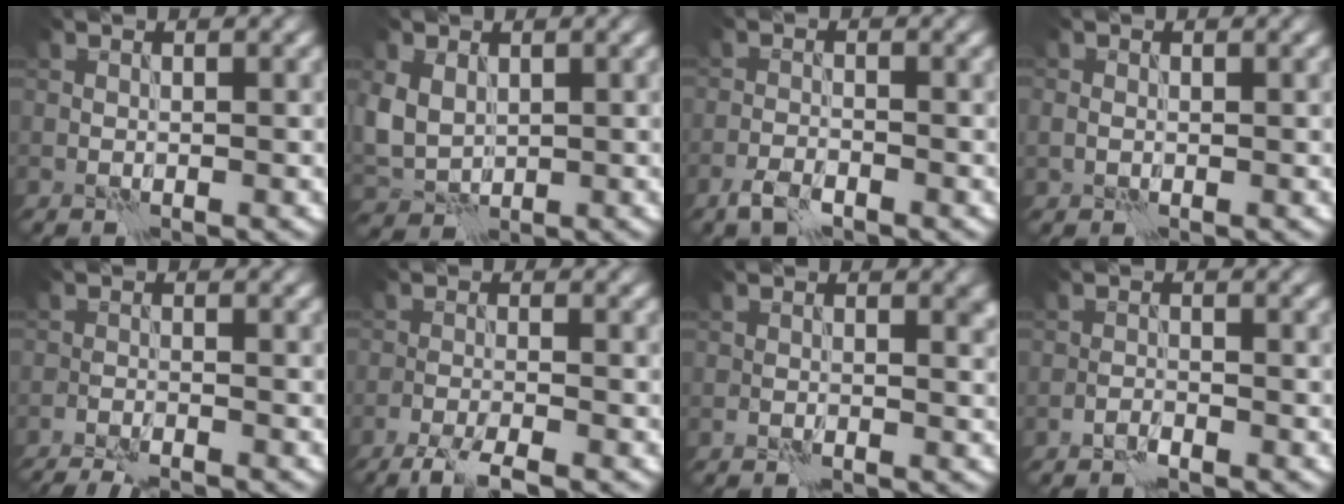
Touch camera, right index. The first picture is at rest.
{"total": 4.2, "force": [0.9, 3.2, 2.5], "torque": [-0.067, -0.002, 0.019]}
{"total": 2.0, "force": [-1.5, 0.6, 1.2], "torque": [-0.026, 0.001, -0.034]}
{"total": 0.9, "force": [0.0, 0.8, 0.4], "torque": [-0.009, 0.000, 0.002]}
{"total": 4.0, "force": [-3.7, 0.4, 1.3], "torque": [-0.021, -0.008, -0.059]}
{"total": 3.6, "force": [-2.7, 0.3, 2.3], "torque": [-0.042, -0.003, -0.057]}
{"total": 1.2, "force": [0.3, 0.7, 0.9], "torque": [-0.006, -0.005, 0.004]}
{"total": 0.5, "force": [-0.5, 0.0, 0.1], "torque": [0.000, 0.003, -0.013]}